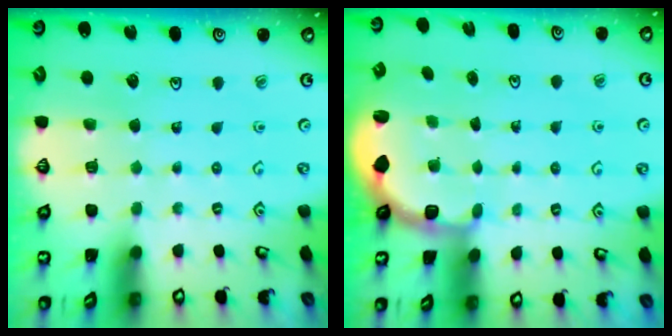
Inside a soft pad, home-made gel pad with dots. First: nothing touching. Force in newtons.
{"total": 2.8, "press": 2.2, "slide": 1.7}